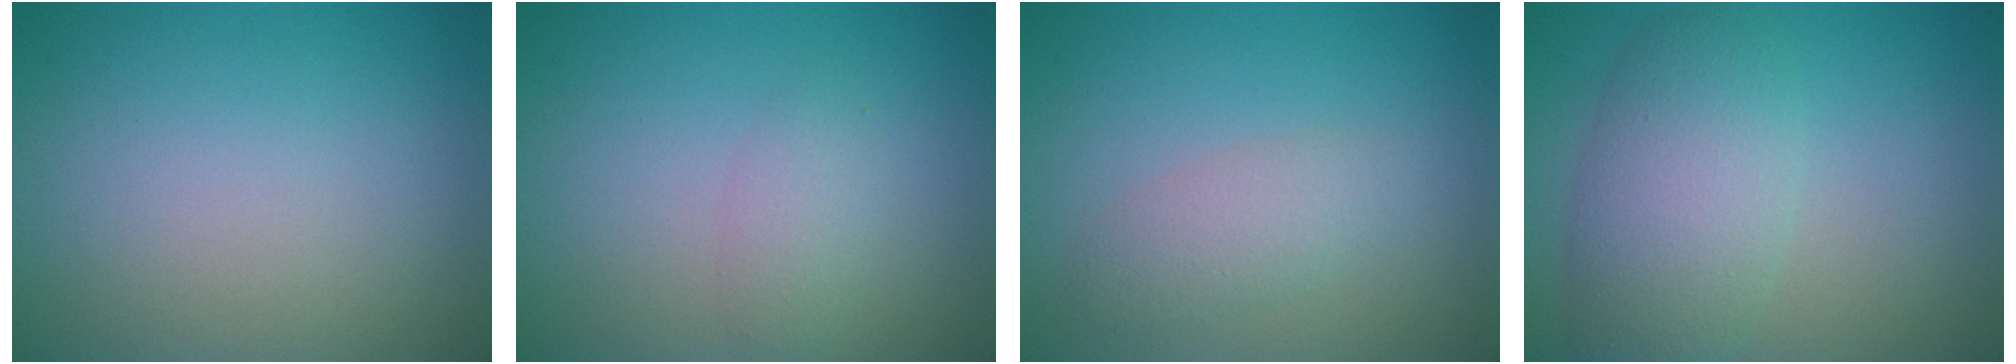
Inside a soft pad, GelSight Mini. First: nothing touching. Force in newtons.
{"total": 1.6, "press": 1.6, "slide": 0.1}
{"total": 2.3, "press": 2.3, "slide": 0.1}
{"total": 5.6, "press": 5.6, "slide": 0.2}